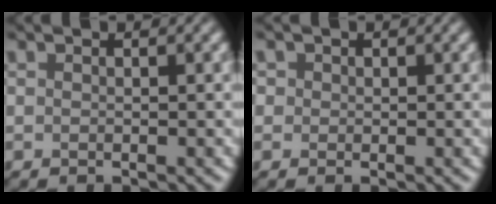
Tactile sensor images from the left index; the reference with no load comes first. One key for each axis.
{"total": 1.1, "fx": 0.0, "fy": 1.1, "fz": 0.1, "tx": 0.001, "ty": -0.005, "tz": -0.004}